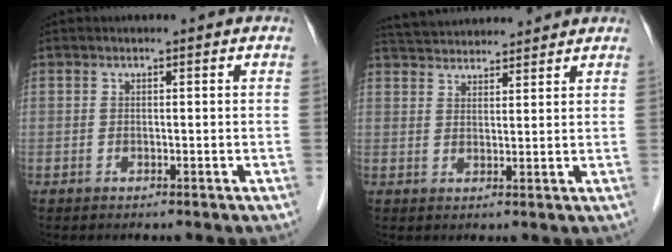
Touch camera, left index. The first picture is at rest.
{"total": 9.4, "force": [9.0, 1.3, 2.3], "torque": [-0.044, 0.035, 0.141]}